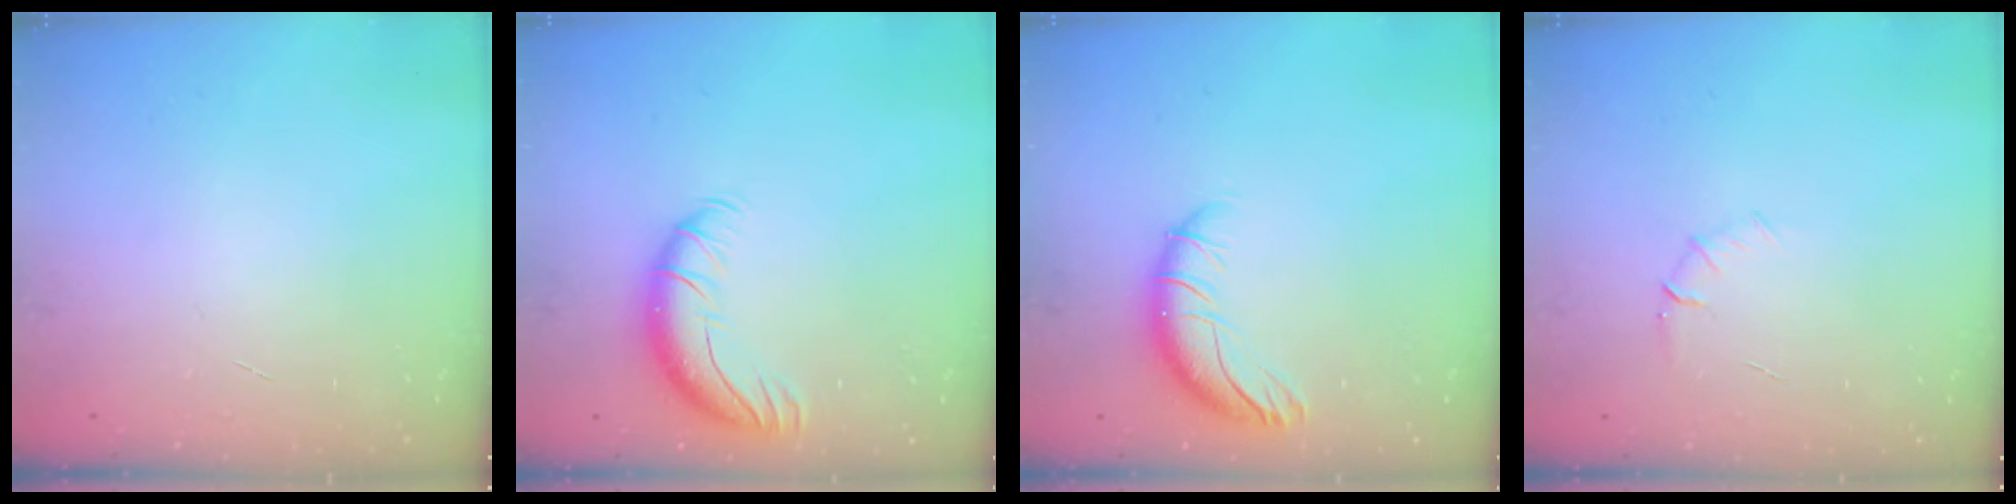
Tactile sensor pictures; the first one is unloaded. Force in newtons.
{"total": 10.9, "press": 10.5, "slide": 3.0}
{"total": 10.9, "press": 10.7, "slide": 1.9}
{"total": 4.6, "press": 4.4, "slide": 1.3}